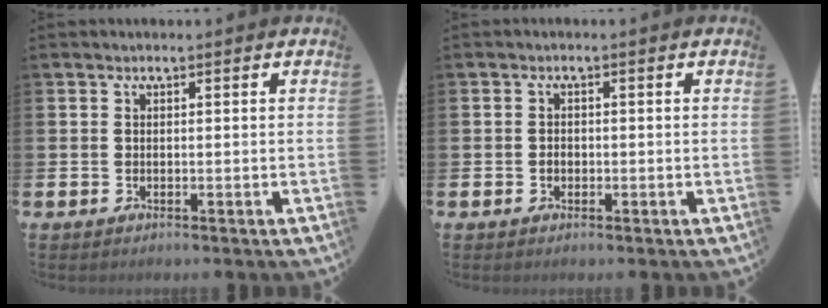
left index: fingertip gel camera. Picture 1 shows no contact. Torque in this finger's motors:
{"motor_torque": [0.06, 0.15, -0.01, 0.00]}